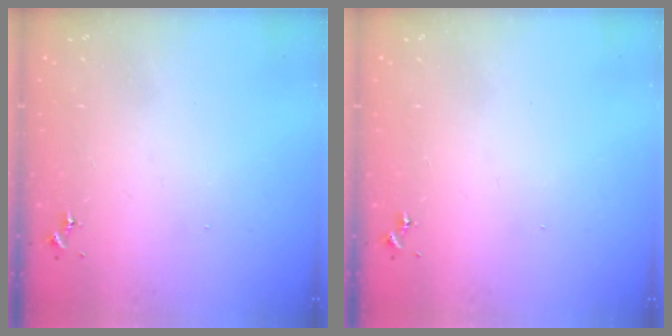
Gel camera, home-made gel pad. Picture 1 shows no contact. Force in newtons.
{"total": 0.0}